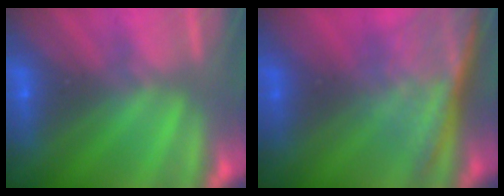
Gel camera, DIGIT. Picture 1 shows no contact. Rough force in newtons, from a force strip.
{"total": 7.7}